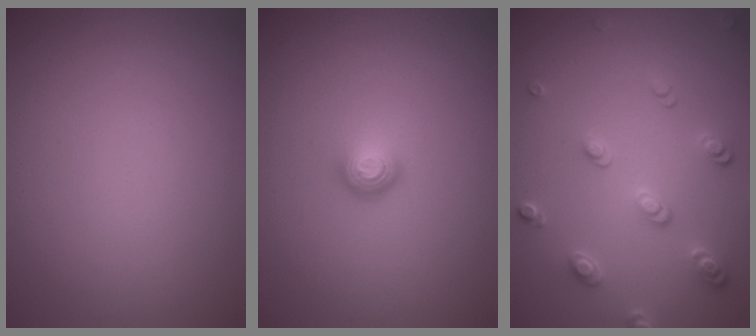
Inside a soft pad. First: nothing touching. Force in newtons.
{"total": 1.7, "press": 1.2, "slide": 1.2}
{"total": 2.5, "press": 2.5, "slide": 0.4}